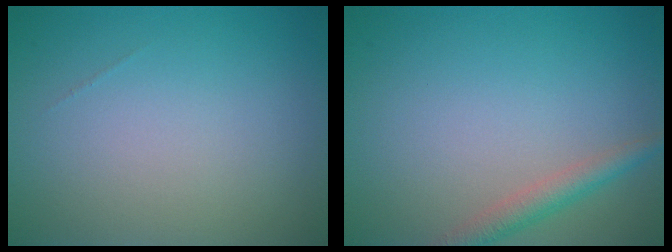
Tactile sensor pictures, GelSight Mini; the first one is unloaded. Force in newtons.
{"total": 2.3, "press": 2.3, "slide": 0.1}